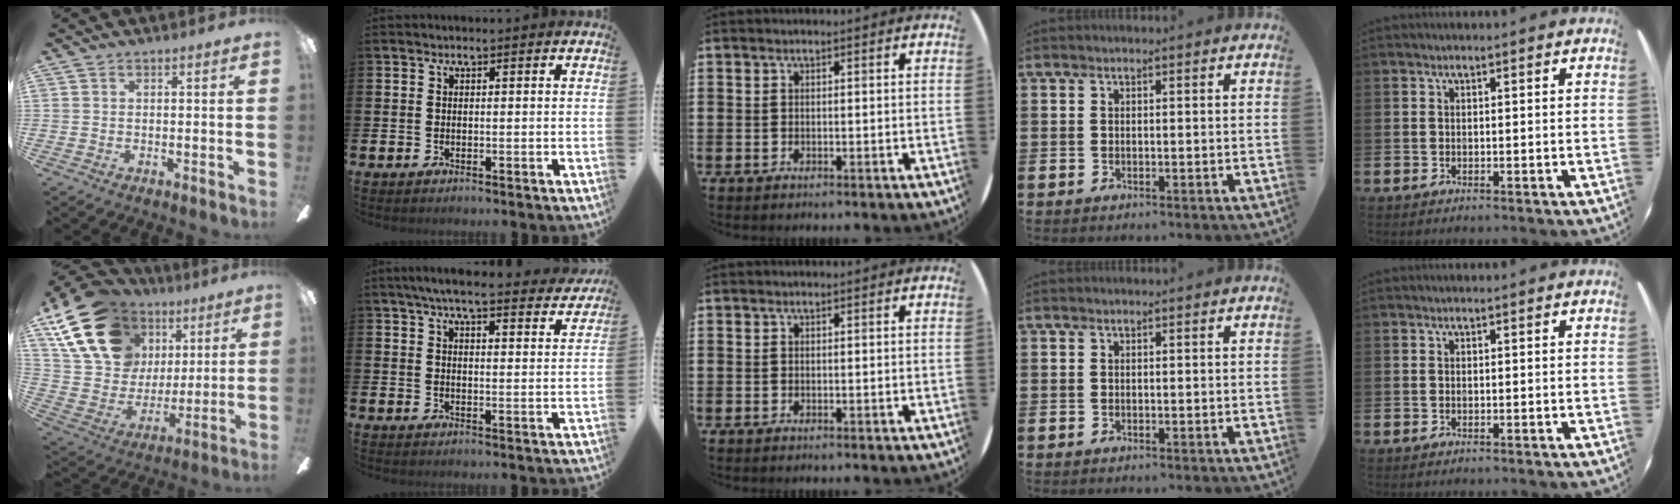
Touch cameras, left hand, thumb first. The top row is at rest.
{"thumb": {"total": 22.4, "force": [10.8, 15.9, 11.5], "torque": [-0.241, -0.033, 0.208]}, "index": {"total": 6.2, "force": [5.7, 0.6, 2.2], "torque": [-0.051, -0.029, 0.099]}}